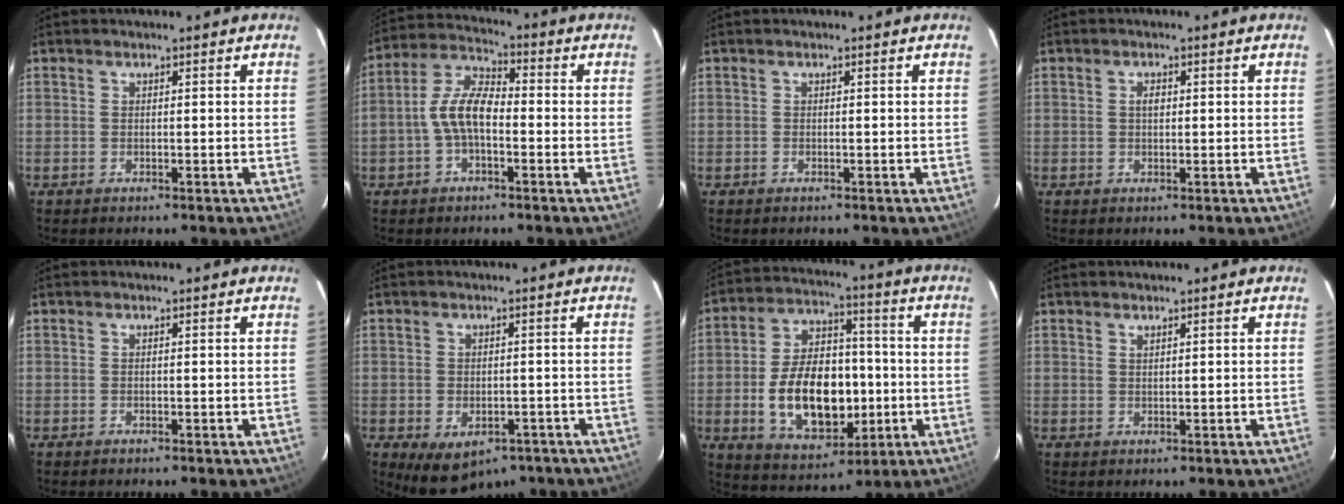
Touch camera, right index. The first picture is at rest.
{"total": 8.5, "force": [-2.0, 4.4, 7.0], "torque": [-0.147, 0.021, -0.039]}
{"total": 0.0}
{"total": 0.9, "force": [0.3, 0.5, 0.7], "torque": [-0.010, 0.003, 0.006]}
{"total": 0.0}
{"total": 9.1, "force": [-5.2, 5.8, 4.7], "torque": [-0.087, -0.013, -0.055]}
{"total": 17.7, "force": [-3.1, 10.8, 13.7], "torque": [-0.267, 0.017, -0.031]}
{"total": 0.9, "force": [0.8, 0.2, 0.3], "torque": [-0.005, 0.001, 0.015]}